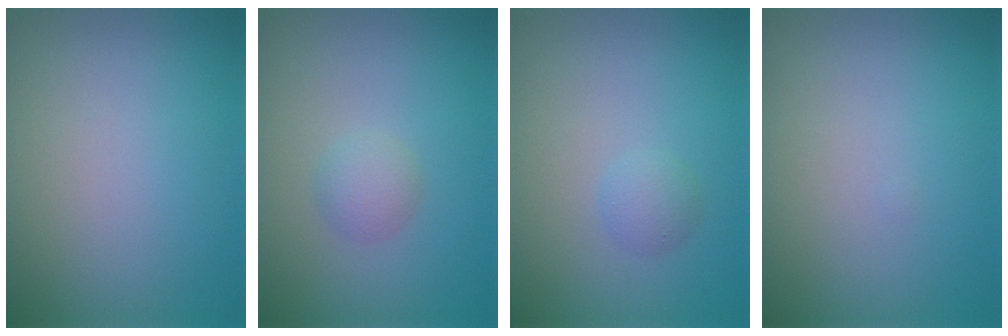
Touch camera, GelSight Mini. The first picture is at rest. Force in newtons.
{"total": 1.6, "press": 1.6, "slide": 0.1}
{"total": 1.3, "press": 1.3, "slide": 0.1}
{"total": 0.0}